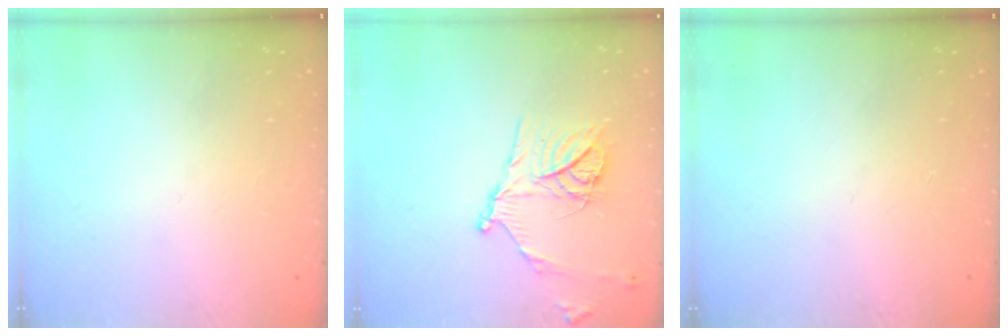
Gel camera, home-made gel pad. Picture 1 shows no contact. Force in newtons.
{"total": 15.6, "press": 15.5, "slide": 1.4}
{"total": 0.0}